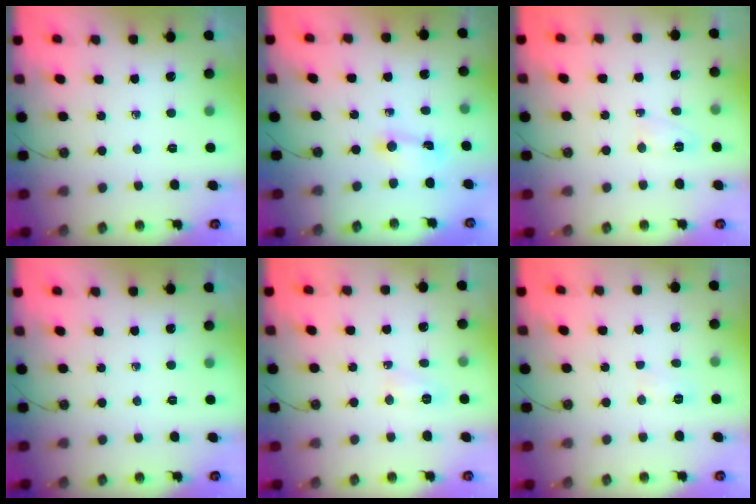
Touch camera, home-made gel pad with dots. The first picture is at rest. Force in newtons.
{"total": 1.9, "press": 1.9, "slide": 0.4}
{"total": 4.2, "press": 4.1, "slide": 0.9}
{"total": 0.0}
{"total": 4.7, "press": 4.4, "slide": 1.5}
{"total": 5.7, "press": 4.0, "slide": 4.0}